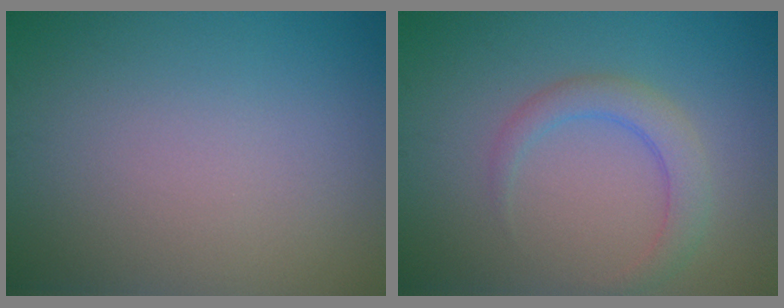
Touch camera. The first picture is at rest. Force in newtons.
{"total": 2.8, "press": 2.8, "slide": 0.1}